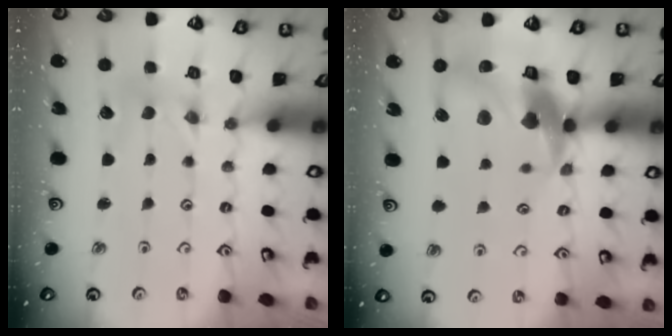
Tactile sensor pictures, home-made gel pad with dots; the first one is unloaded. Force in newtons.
{"total": 17.0, "press": 16.9, "slide": 2.3}